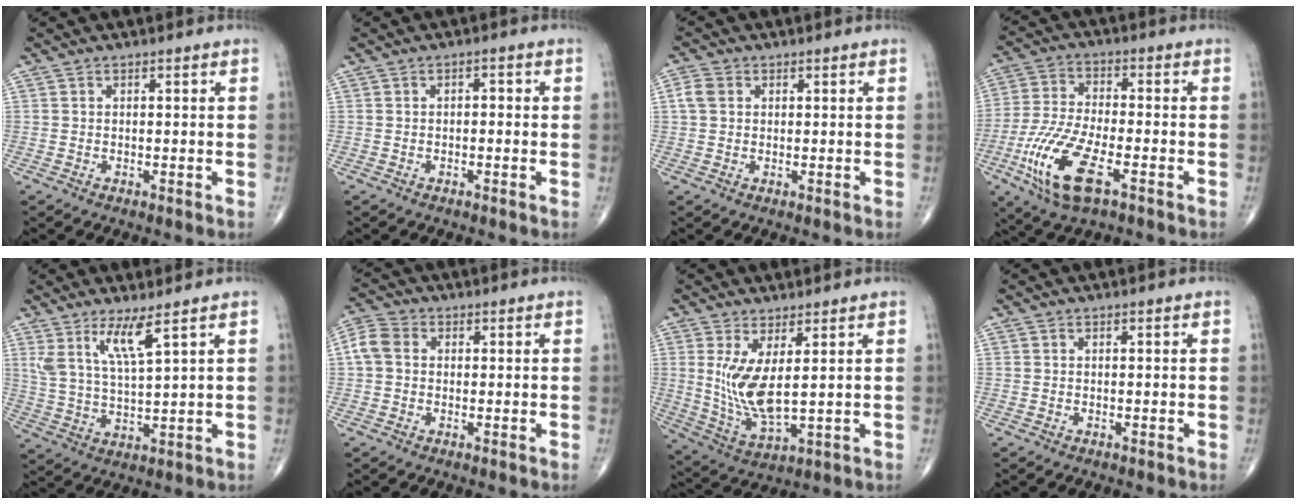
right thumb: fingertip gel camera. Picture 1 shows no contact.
{"total": 1.4, "force": [0.0, 0.8, 1.2], "torque": [-0.009, 0.005, -0.005]}
{"total": 3.1, "force": [0.7, 2.4, 1.8], "torque": [-0.039, 0.008, 0.012]}
{"total": 14.4, "force": [-6.1, 5.2, 12.0], "torque": [-0.261, 0.007, -0.113]}
{"total": 7.5, "force": [4.6, 0.8, 5.9], "torque": [-0.125, -0.035, 0.098]}
{"total": 5.2, "force": [0.5, 4.1, 3.2], "torque": [-0.071, 0.018, 0.003]}
{"total": 9.6, "force": [2.1, 3.1, 8.8], "torque": [-0.187, -0.034, 0.054]}
{"total": 0.0}